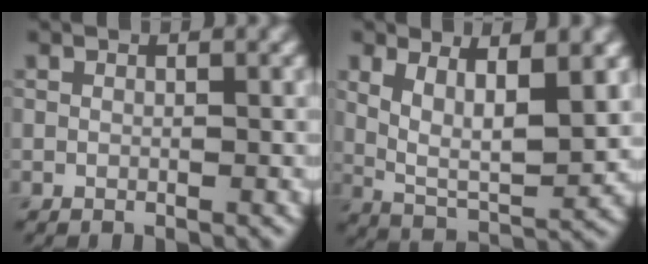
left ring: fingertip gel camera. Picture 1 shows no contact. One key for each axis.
{"total": 6.0, "fx": 2.4, "fy": 2.6, "fz": 4.9, "tx": -0.097, "ty": -0.013, "tz": 0.047}